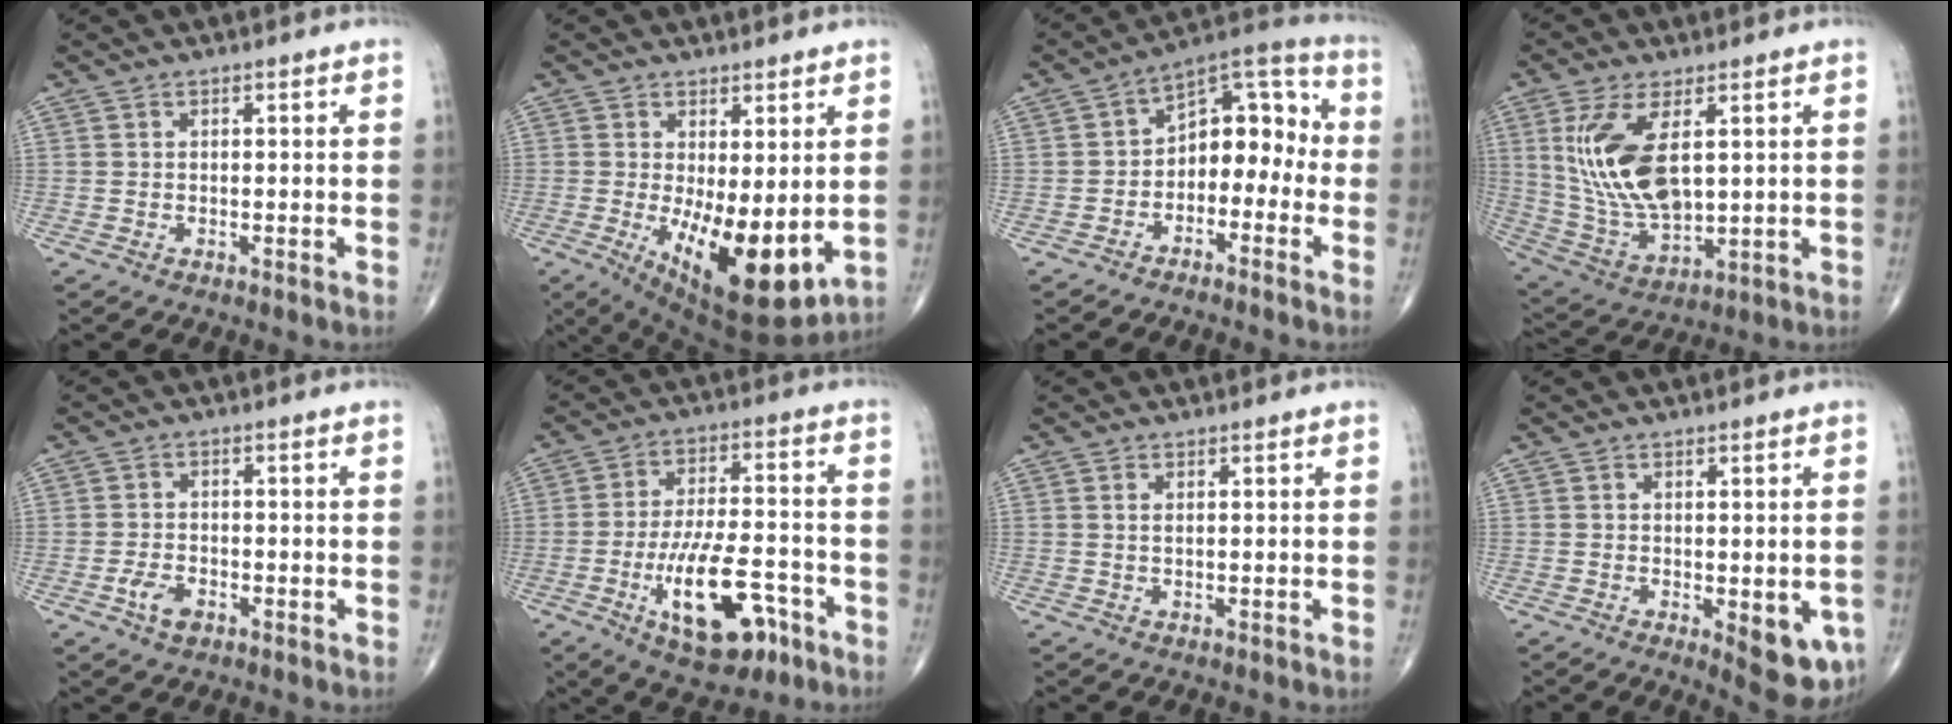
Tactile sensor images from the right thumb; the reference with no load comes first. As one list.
[{"total": 14.2, "force": [-1.9, 5.5, 12.9], "torque": [-0.193, -0.033, -0.009]}, {"total": 11.6, "force": [-2.4, 7.6, 8.5], "torque": [-0.084, 0.058, -0.053]}, {"total": 15.3, "force": [3.8, 7.2, 12.9], "torque": [-0.260, -0.020, 0.090]}, {"total": 3.8, "force": [-1.8, 2.3, 2.5], "torque": [-0.041, 0.008, -0.032]}, {"total": 15.9, "force": [-6.8, 6.9, 12.6], "torque": [-0.193, 0.029, -0.102]}, {"total": 0.8, "force": [0.3, 0.3, 0.7], "torque": [-0.016, 0.001, 0.006]}, {"total": 8.2, "force": [-2.2, 3.2, 7.2], "torque": [-0.068, -0.013, -0.021]}]